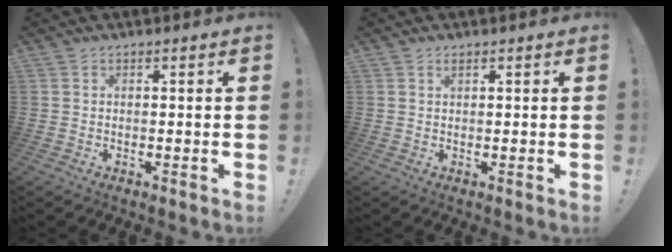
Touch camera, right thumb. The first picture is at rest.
{"total": 0.7, "force": [0.5, 0.2, 0.5], "torque": [-0.006, 0.000, 0.009]}